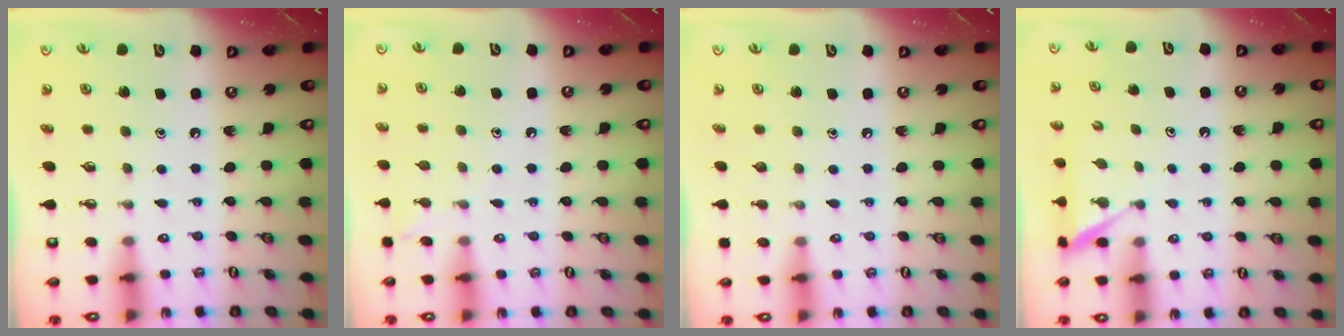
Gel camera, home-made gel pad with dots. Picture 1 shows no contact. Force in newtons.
{"total": 4.5, "press": 4.5, "slide": 0.5}
{"total": 0.0}
{"total": 3.5, "press": 3.4, "slide": 0.4}